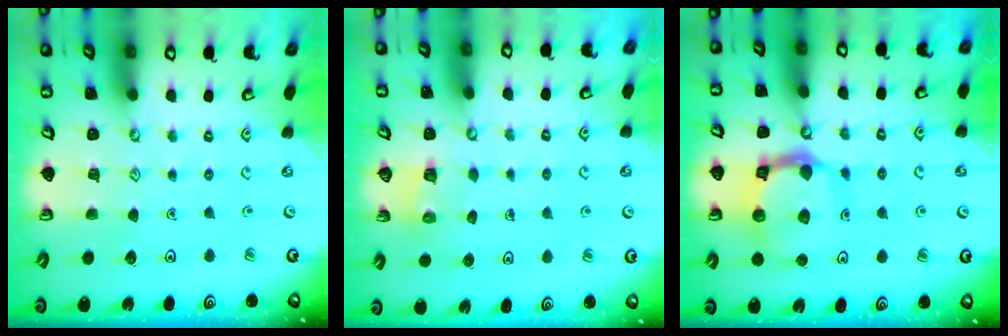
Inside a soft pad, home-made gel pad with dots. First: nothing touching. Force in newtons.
{"total": 3.7, "press": 3.7, "slide": 0.2}
{"total": 13.0, "press": 12.9, "slide": 1.5}